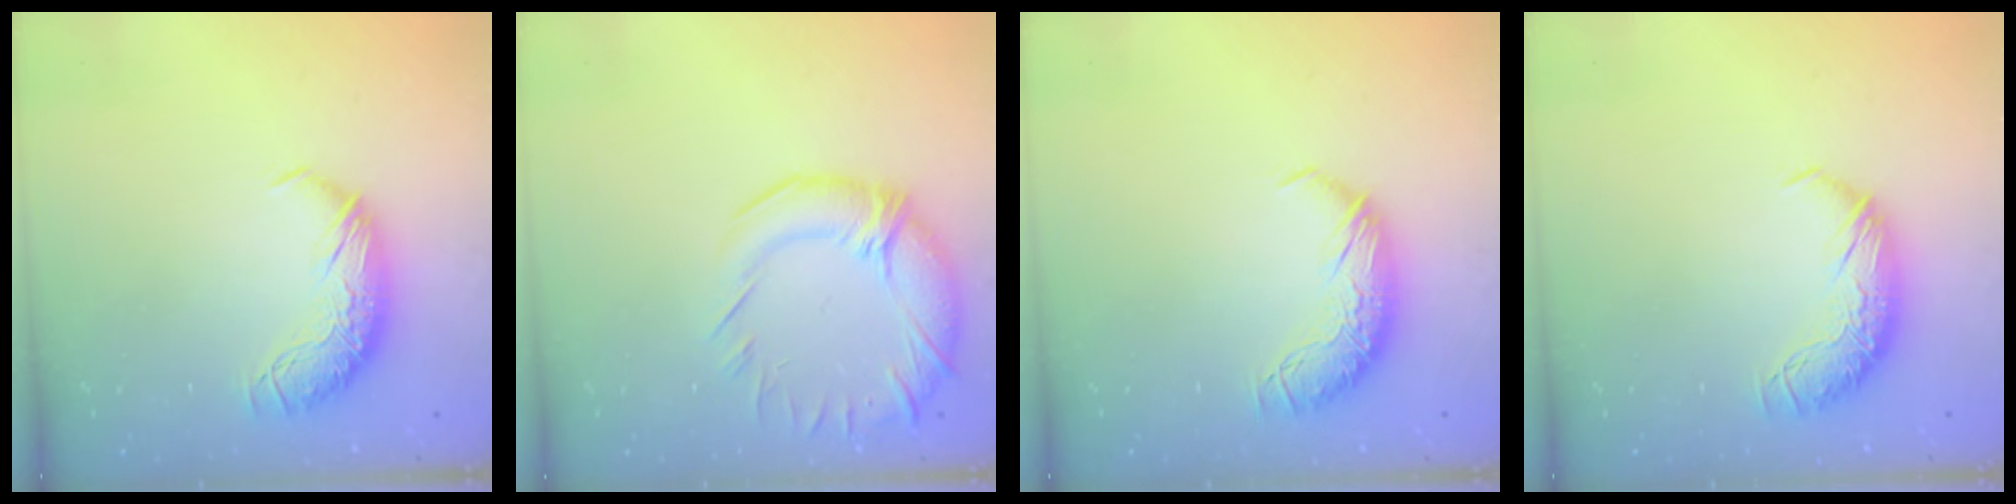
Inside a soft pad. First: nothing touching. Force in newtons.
{"total": 7.7, "press": 6.0, "slide": 4.9}
{"total": 0.0}
{"total": 0.0}